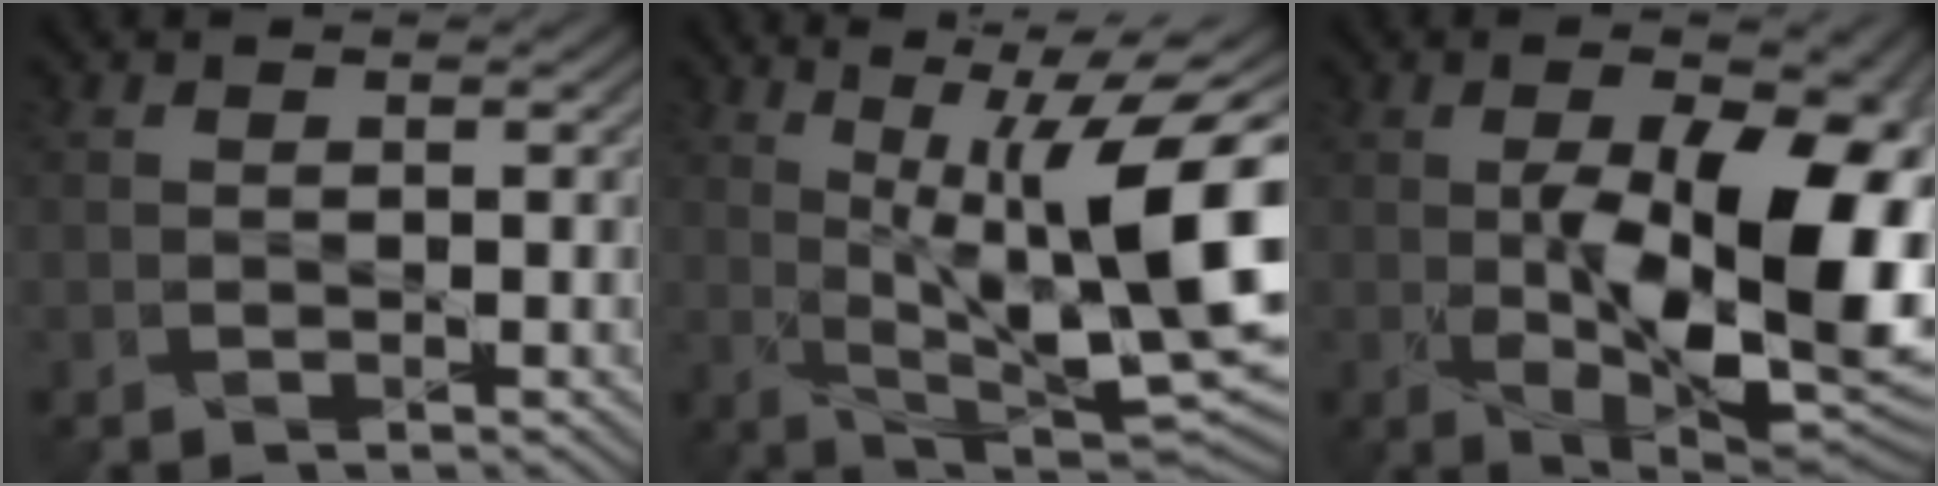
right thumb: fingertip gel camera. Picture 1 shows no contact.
{"total": 15.3, "force": [1.8, 5.3, 14.3], "torque": [-0.210, 0.001, 0.038]}
{"total": 13.7, "force": [-0.9, 5.9, 12.3], "torque": [-0.206, -0.025, -0.003]}